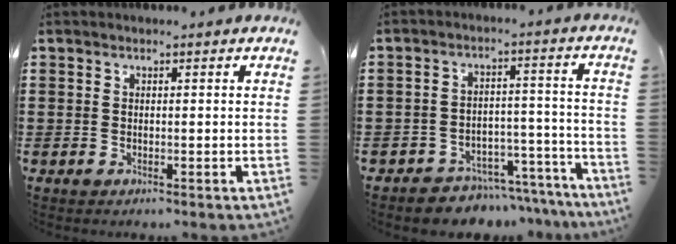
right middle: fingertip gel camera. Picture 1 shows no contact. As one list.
[{"total": 5.0, "force": [-4.9, 1.1, 0.3], "torque": [-0.009, 0.016, -0.099]}]